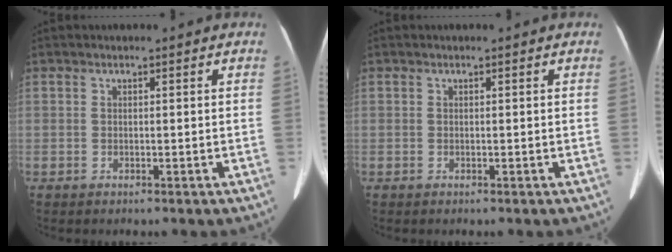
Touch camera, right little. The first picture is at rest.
{"total": 0.0}